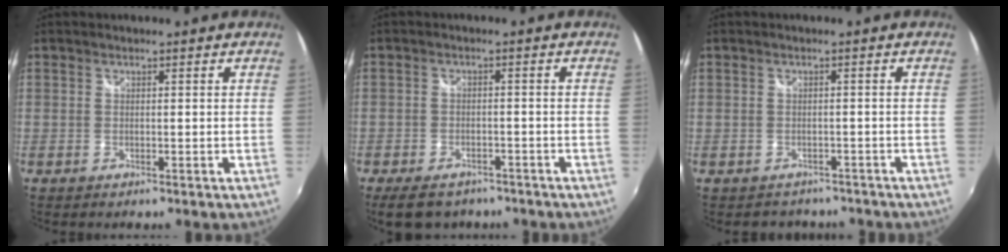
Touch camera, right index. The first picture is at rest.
{"total": 8.7, "force": [-6.5, 4.6, 3.5], "torque": [-0.082, -0.005, -0.095]}
{"total": 4.1, "force": [-3.0, 2.8, 0.4], "torque": [0.000, 0.010, -0.037]}